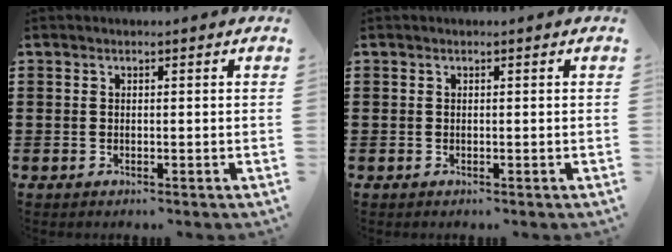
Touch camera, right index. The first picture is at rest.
{"total": 0.0}